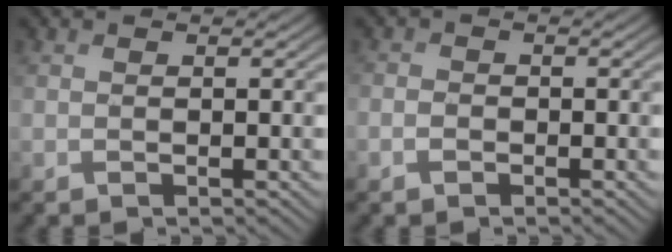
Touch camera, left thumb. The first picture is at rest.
{"total": 1.2, "force": [-0.6, 0.9, 0.5], "torque": [-0.010, 0.001, -0.012]}